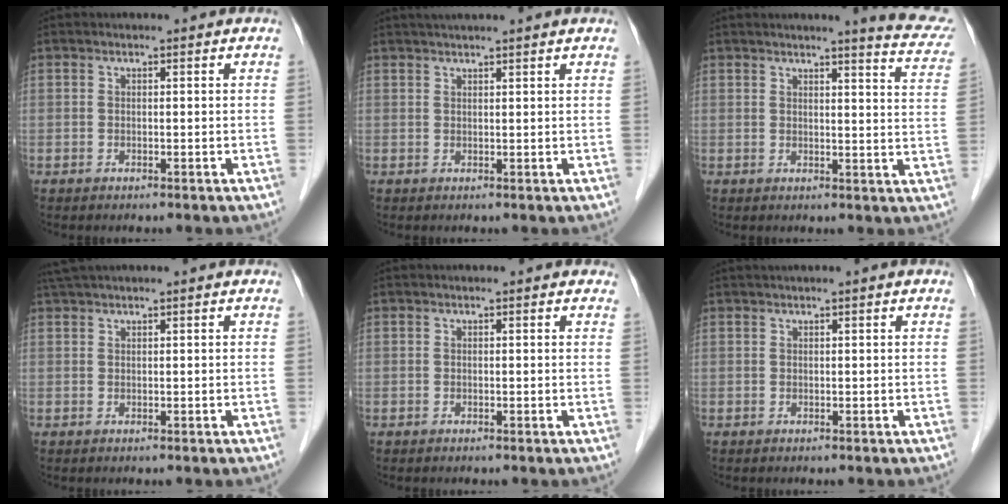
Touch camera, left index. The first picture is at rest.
{"total": 4.8, "force": [4.1, -0.6, 2.3], "torque": [-0.029, 0.032, 0.062]}
{"total": 9.3, "force": [8.2, 0.3, 4.3], "torque": [-0.036, -0.029, 0.068]}
{"total": 2.3, "force": [1.9, -0.3, 1.2], "torque": [-0.025, 0.024, 0.042]}
{"total": 0.8, "force": [0.7, 0.2, 0.4], "torque": [-0.006, 0.003, 0.004]}
{"total": 1.6, "force": [1.2, -0.3, 1.1], "torque": [-0.021, 0.016, 0.027]}